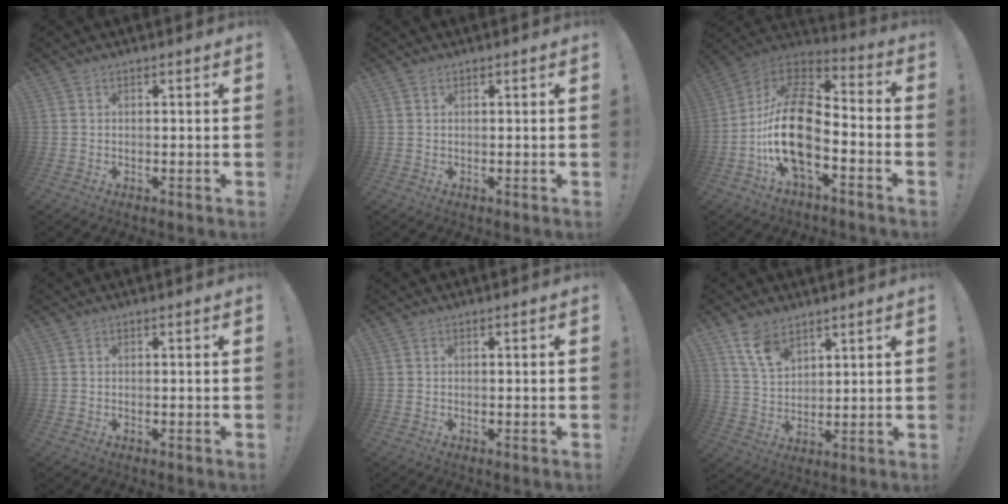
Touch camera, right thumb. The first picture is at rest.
{"total": 0.6, "force": [0.5, 0.4, 0.0], "torque": [0.006, -0.004, 0.009]}
{"total": 21.1, "force": [-5.8, 10.7, 17.3], "torque": [-0.351, 0.032, -0.096]}
{"total": 0.0}
{"total": 0.0}
{"total": 9.2, "force": [6.3, 5.1, 4.3], "torque": [-0.083, -0.030, 0.123]}